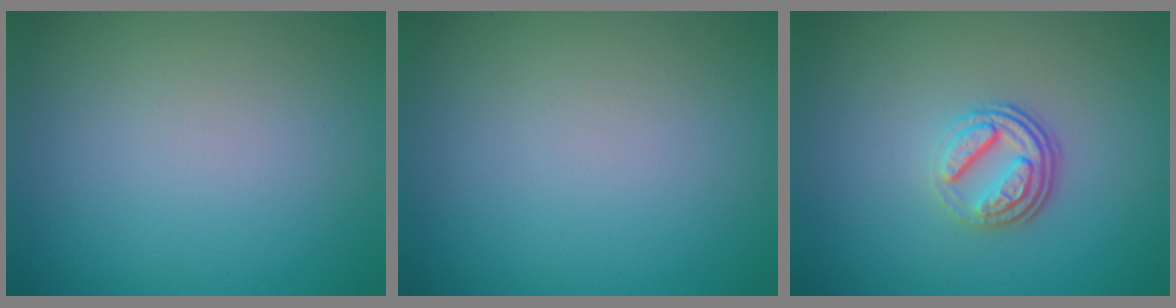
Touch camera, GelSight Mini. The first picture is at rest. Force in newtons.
{"total": 0.0}
{"total": 3.7, "press": 2.6, "slide": 2.6}